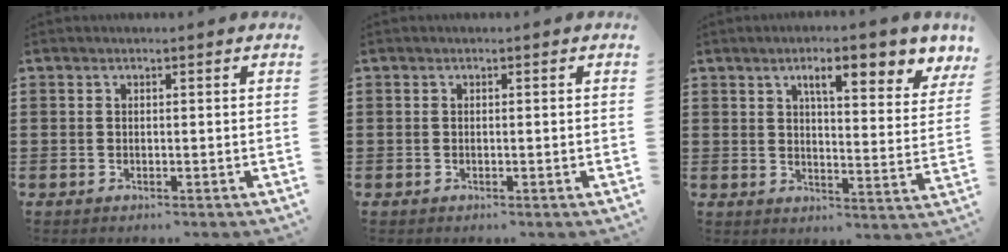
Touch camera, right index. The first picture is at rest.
{"total": 0.5, "force": [-0.1, -0.1, 0.5], "torque": [-0.009, -0.002, -0.001]}
{"total": 7.5, "force": [4.7, 1.4, 5.6], "torque": [-0.090, -0.016, 0.070]}